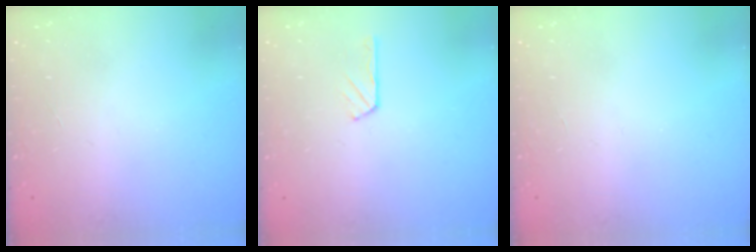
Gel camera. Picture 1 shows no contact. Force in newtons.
{"total": 3.5, "press": 3.5, "slide": 0.4}
{"total": 0.0}